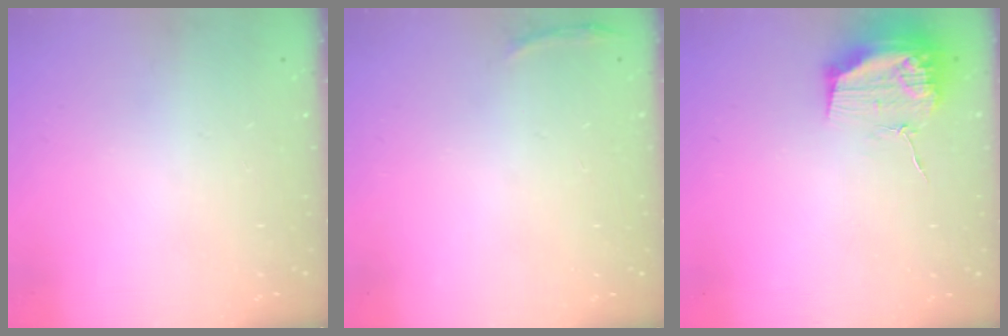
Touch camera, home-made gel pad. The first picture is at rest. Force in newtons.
{"total": 3.0, "press": 1.9, "slide": 2.3}
{"total": 13.9, "press": 13.9, "slide": 0.1}